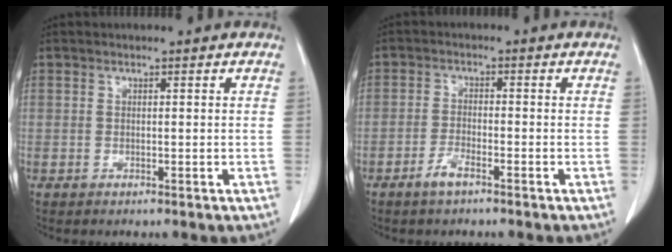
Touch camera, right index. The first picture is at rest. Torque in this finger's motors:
{"motor_torque": [0.09, -0.01, -0.05, 0.02]}